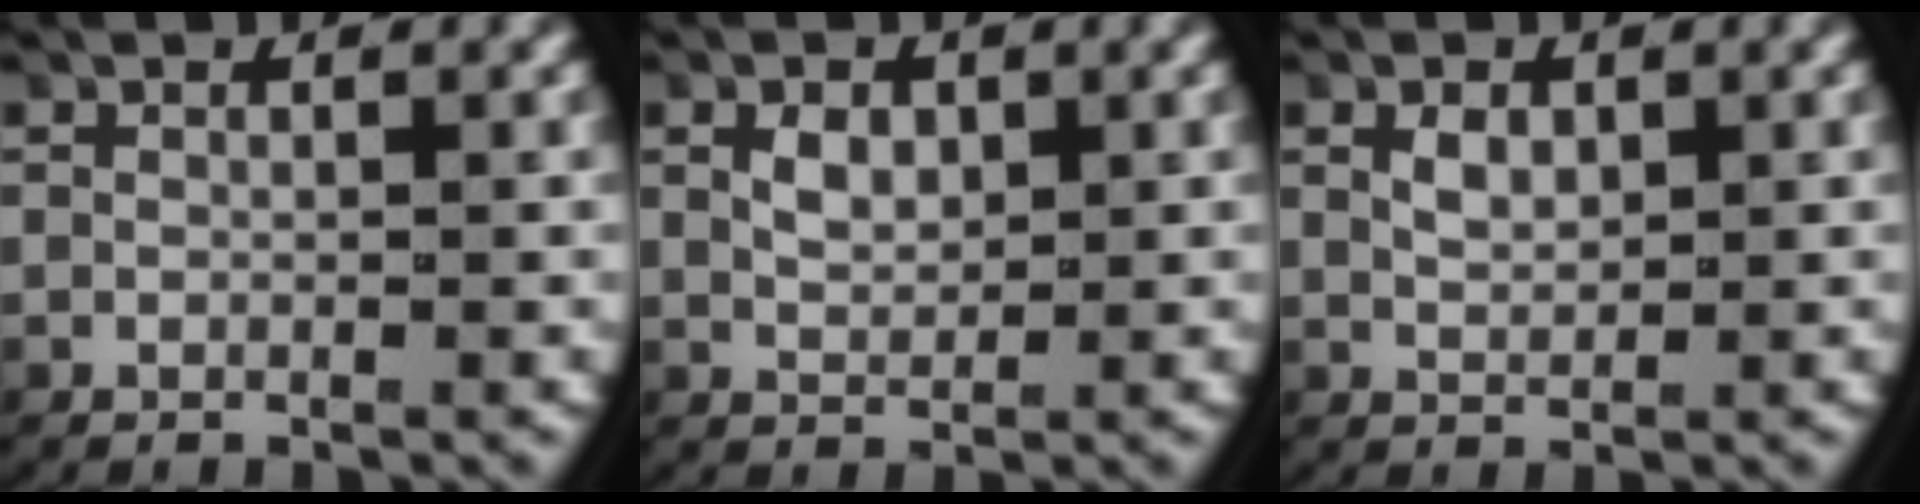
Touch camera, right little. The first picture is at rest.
{"total": 1.9, "force": [0.5, 1.2, 1.3], "torque": [-0.024, -0.006, 0.016]}
{"total": 1.6, "force": [0.4, 0.9, 1.2], "torque": [-0.022, -0.005, 0.015]}